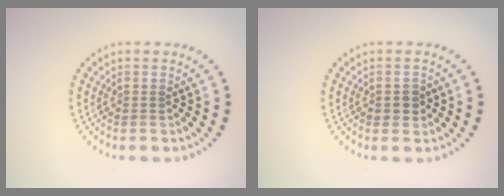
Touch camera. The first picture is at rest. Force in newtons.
{"total": 1.4, "press": 1.4, "slide": 0.3}